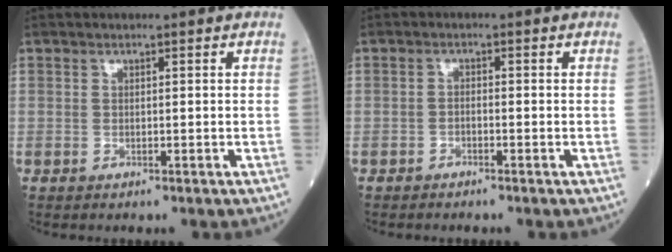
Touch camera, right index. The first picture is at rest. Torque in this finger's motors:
{"motor_torque": [0.01, -0.04, -0.03, -0.01]}